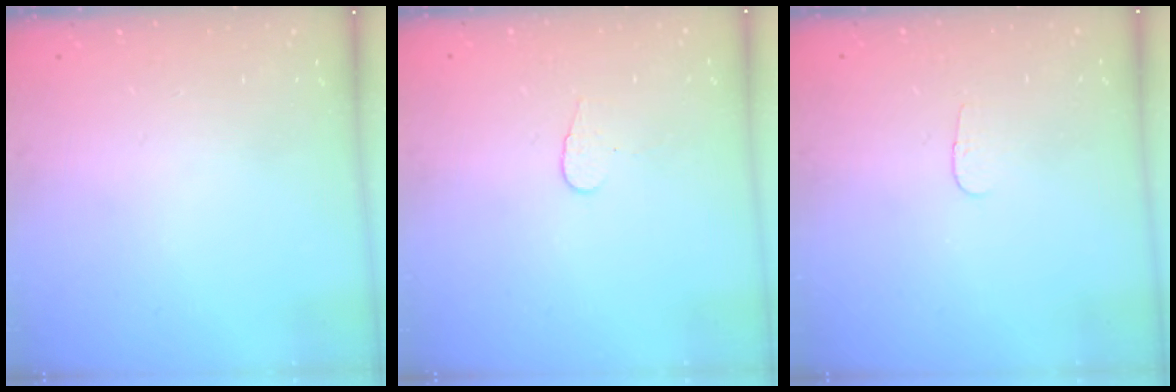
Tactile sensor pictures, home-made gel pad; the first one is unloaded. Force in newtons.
{"total": 3.6, "press": 3.6, "slide": 0.3}
{"total": 2.8, "press": 2.8, "slide": 0.3}